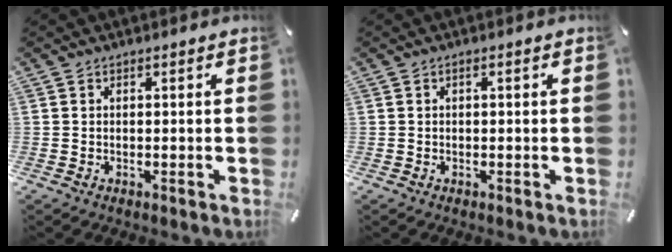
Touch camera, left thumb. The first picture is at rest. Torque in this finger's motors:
{"motor_torque": [0.46, -0.39, 0.19, 0.30, 0.02]}